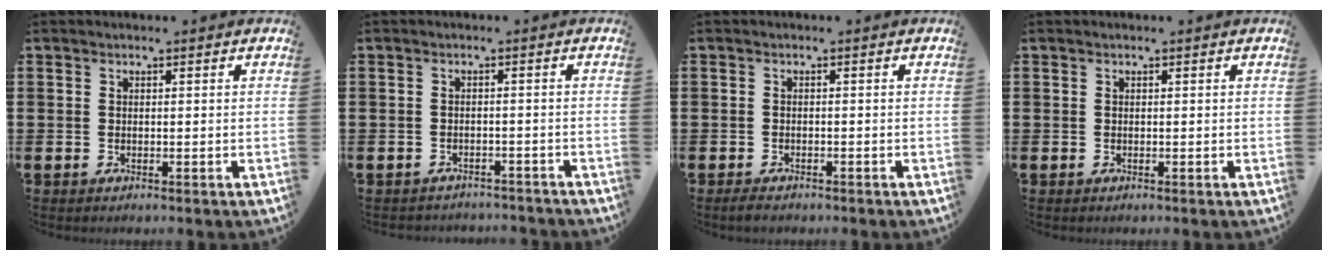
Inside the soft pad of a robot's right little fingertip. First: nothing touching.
{"total": 1.3, "force": [-1.3, 0.0, -0.2], "torque": [-0.002, 0.003, -0.029]}
{"total": 0.9, "force": [-0.7, 0.4, 0.5], "torque": [-0.012, 0.001, -0.014]}
{"total": 0.0}